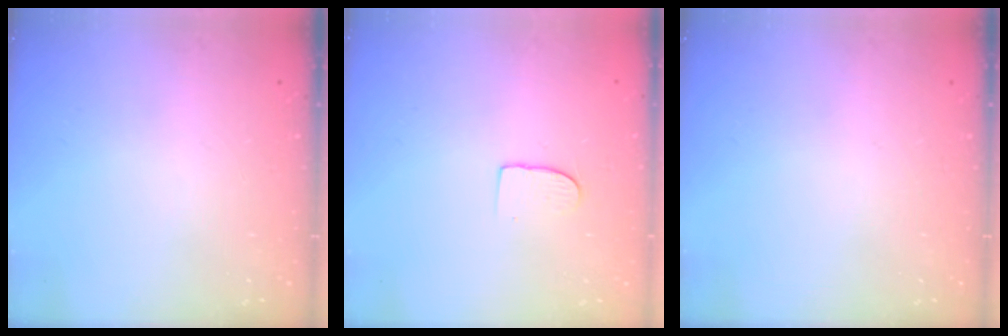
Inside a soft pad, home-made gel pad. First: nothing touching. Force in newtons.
{"total": 6.8, "press": 6.8, "slide": 0.5}
{"total": 0.0}